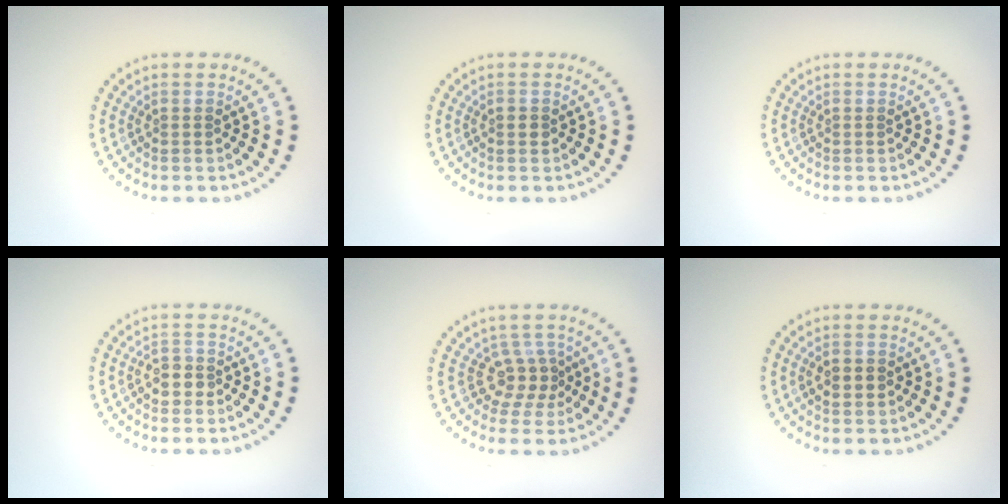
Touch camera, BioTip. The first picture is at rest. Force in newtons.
{"total": 0.9, "press": 0.9, "slide": 0.0}
{"total": 0.0}
{"total": 1.7, "press": 1.6, "slide": 0.5}
{"total": 2.5, "press": 1.8, "slide": 1.8}
{"total": 2.2, "press": 2.2, "slide": 0.1}